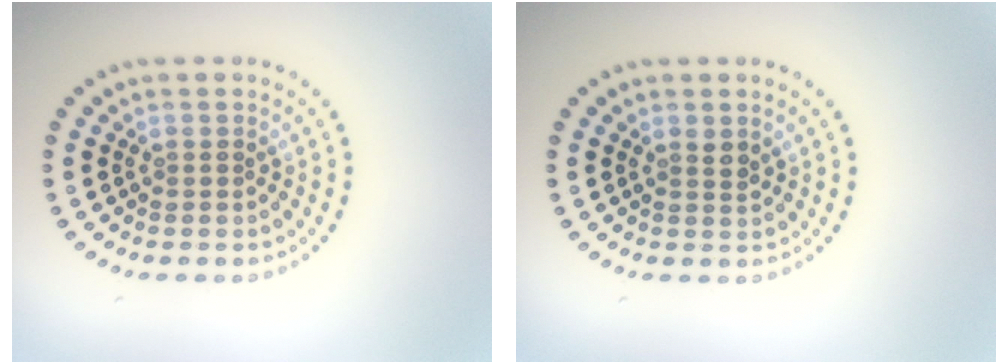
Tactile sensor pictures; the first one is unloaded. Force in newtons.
{"total": 0.9, "press": 0.8, "slide": 0.4}